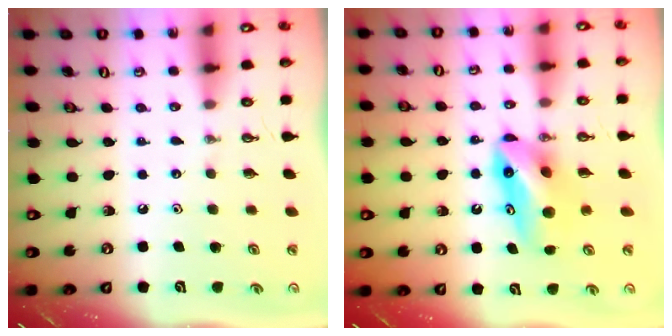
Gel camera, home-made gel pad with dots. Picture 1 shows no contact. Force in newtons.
{"total": 9.8, "press": 8.8, "slide": 4.2}